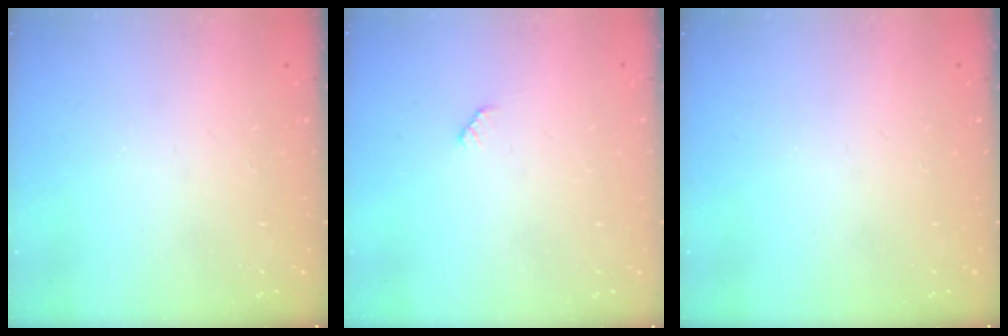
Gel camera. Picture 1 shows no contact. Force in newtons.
{"total": 2.5, "press": 2.5, "slide": 0.4}
{"total": 0.0}